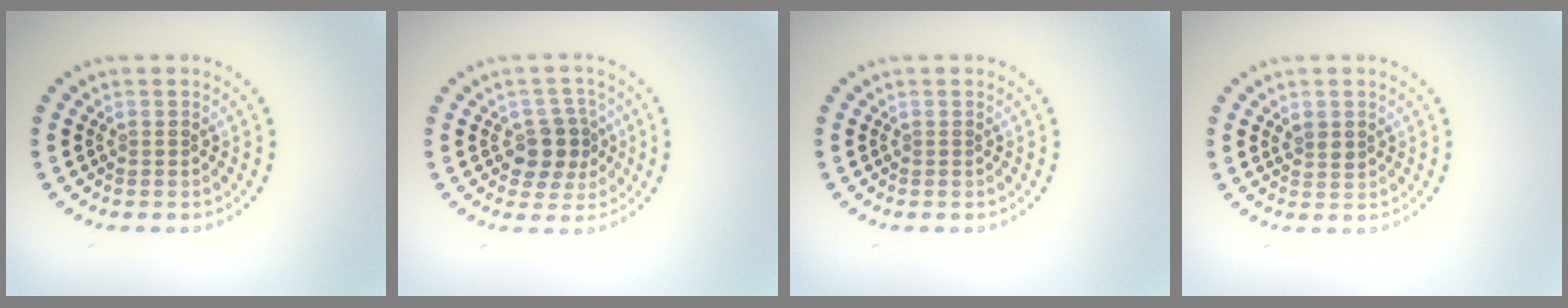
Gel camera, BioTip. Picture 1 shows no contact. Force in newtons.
{"total": 3.5, "press": 3.3, "slide": 1.3}
{"total": 0.0}
{"total": 1.3, "press": 1.2, "slide": 0.4}